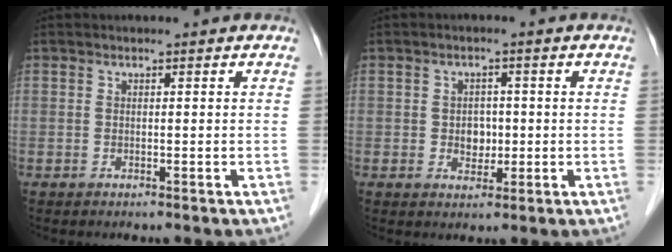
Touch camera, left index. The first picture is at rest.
{"total": 3.1, "force": [-0.2, 2.4, 1.9], "torque": [-0.027, 0.008, 0.002]}